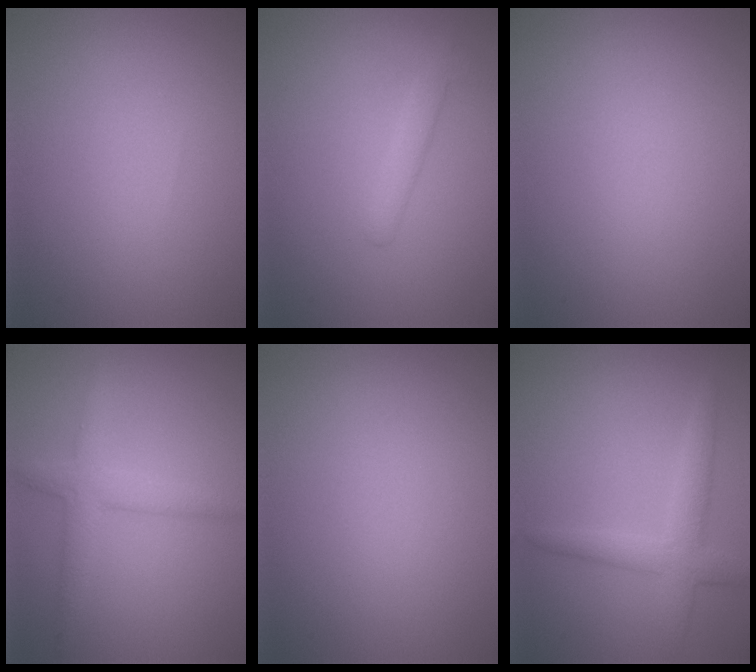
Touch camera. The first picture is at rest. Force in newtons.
{"total": 2.0, "press": 2.0, "slide": 0.0}
{"total": 0.0}
{"total": 3.1, "press": 3.1, "slide": 0.2}
{"total": 0.0}
{"total": 3.3, "press": 3.3, "slide": 0.1}